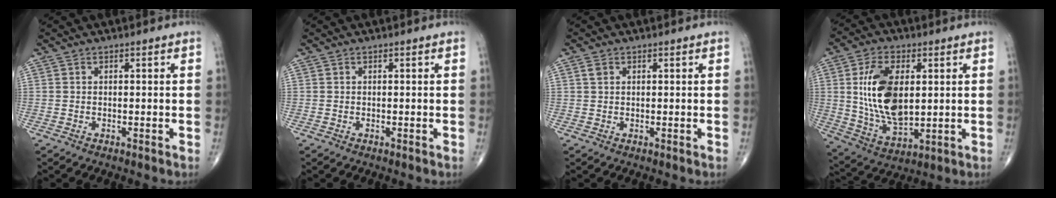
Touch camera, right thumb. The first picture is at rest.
{"total": 0.0}
{"total": 1.2, "force": [0.5, 0.9, 0.7], "torque": [-0.012, 0.004, 0.010]}
{"total": 15.4, "force": [2.4, 8.3, 12.7], "torque": [-0.229, -0.013, 0.054]}